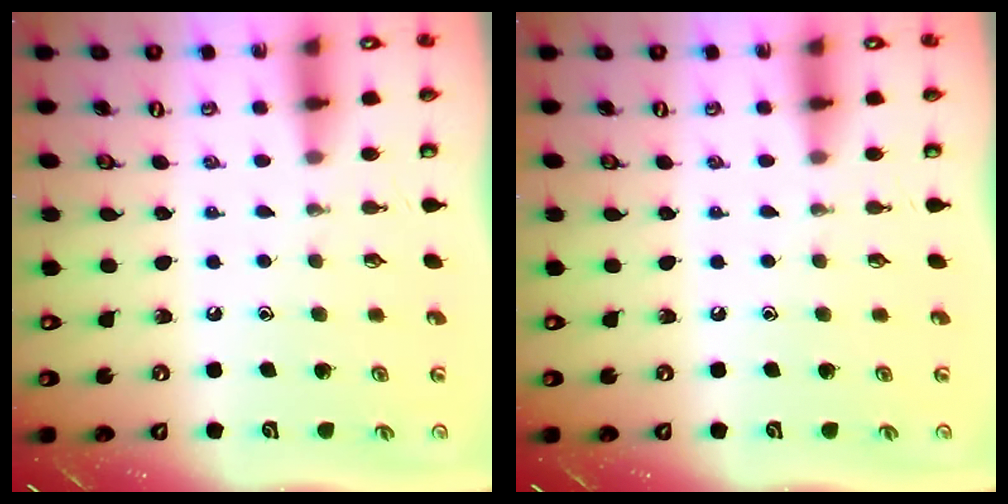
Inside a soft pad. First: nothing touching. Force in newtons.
{"total": 0.0}